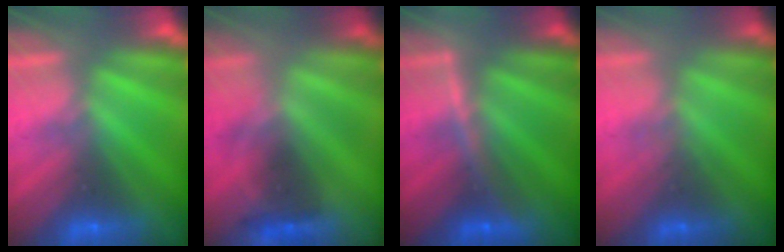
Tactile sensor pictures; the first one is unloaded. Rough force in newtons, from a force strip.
{"total": 2.3}
{"total": 3.1}
{"total": 1.7}